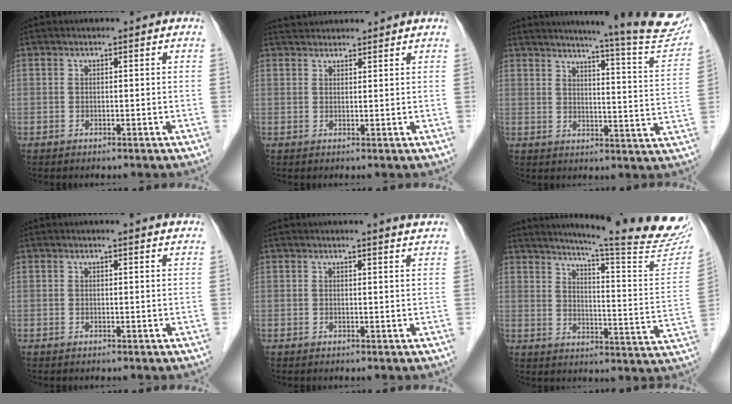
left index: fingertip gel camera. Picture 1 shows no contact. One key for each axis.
{"total": 4.1, "fx": 3.9, "fy": 0.9, "fz": 0.5, "tx": -0.010, "ty": 0.035, "tz": 0.063}
{"total": 19.2, "fx": 17.5, "fy": -0.2, "fz": 8.1, "tx": -0.106, "ty": -0.082, "tz": 0.198}
{"total": 2.5, "fx": 2.4, "fy": 0.0, "fz": 0.5, "tx": -0.011, "ty": 0.001, "tz": 0.020}
{"total": 3.4, "fx": 3.2, "fy": -0.3, "fz": 0.9, "tx": -0.015, "ty": -0.004, "tz": 0.027}
{"total": 23.4, "fx": 21.1, "fy": -0.6, "fz": 10.0, "tx": -0.145, "ty": -0.101, "tz": 0.258}